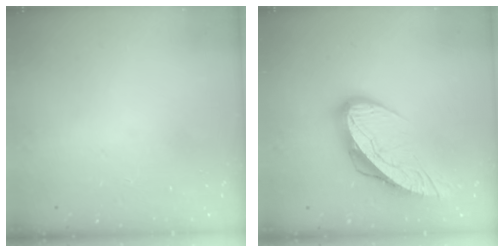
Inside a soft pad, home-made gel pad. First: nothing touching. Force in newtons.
{"total": 12.5, "press": 12.5, "slide": 1.3}